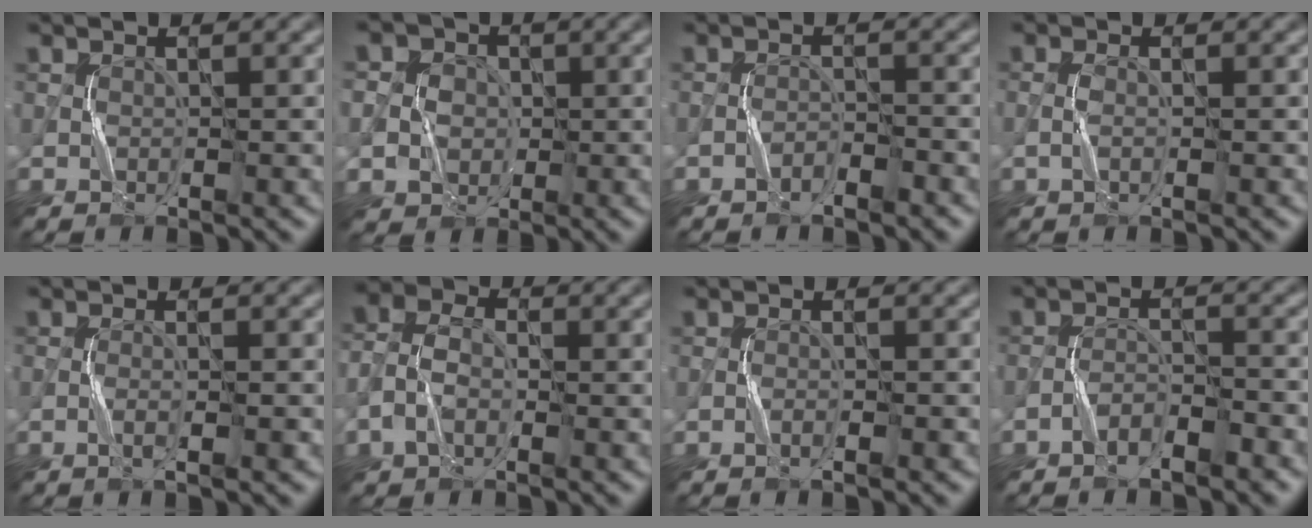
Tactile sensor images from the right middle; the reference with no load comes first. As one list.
[{"total": 5.2, "force": [0.0, 5.0, 1.6], "torque": [-0.022, 0.031, -0.017]}, {"total": 1.2, "force": [-1.1, 0.2, 0.5], "torque": [-0.009, 0.006, -0.018]}, {"total": 0.8, "force": [-0.2, 0.1, 0.7], "torque": [-0.020, 0.002, -0.006]}, {"total": 1.2, "force": [-0.6, -0.1, 1.1], "torque": [-0.025, 0.002, -0.011]}, {"total": 3.6, "force": [-1.0, 2.5, 2.4], "torque": [-0.061, 0.006, -0.029]}, {"total": 0.8, "force": [-0.5, -0.1, 0.6], "torque": [-0.012, 0.004, -0.009]}, {"total": 2.3, "force": [-1.8, 0.5, 1.4], "torque": [-0.025, 0.008, -0.033]}]